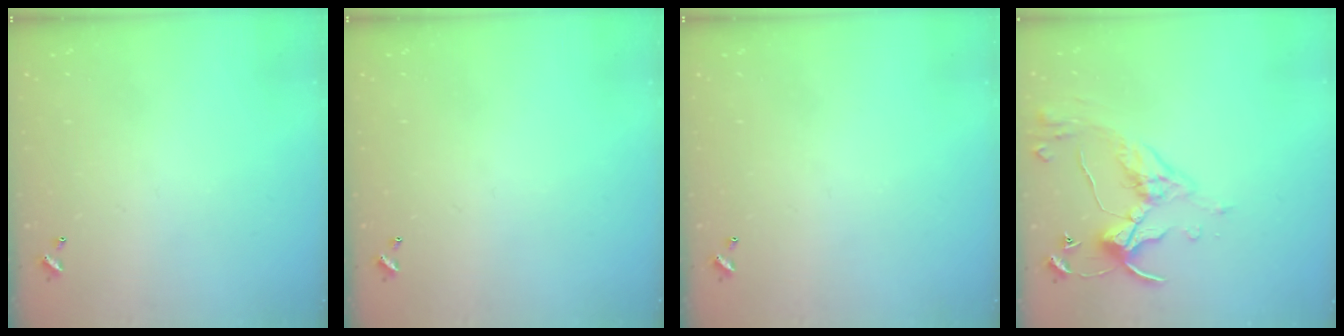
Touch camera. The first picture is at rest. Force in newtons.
{"total": 0.0}
{"total": 0.0}
{"total": 5.7, "press": 5.7, "slide": 0.7}